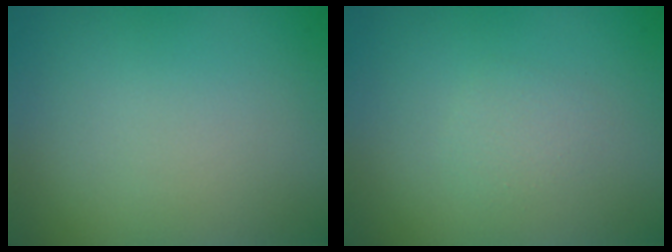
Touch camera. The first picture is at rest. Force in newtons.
{"total": 1.0, "press": 1.0, "slide": 0.0}